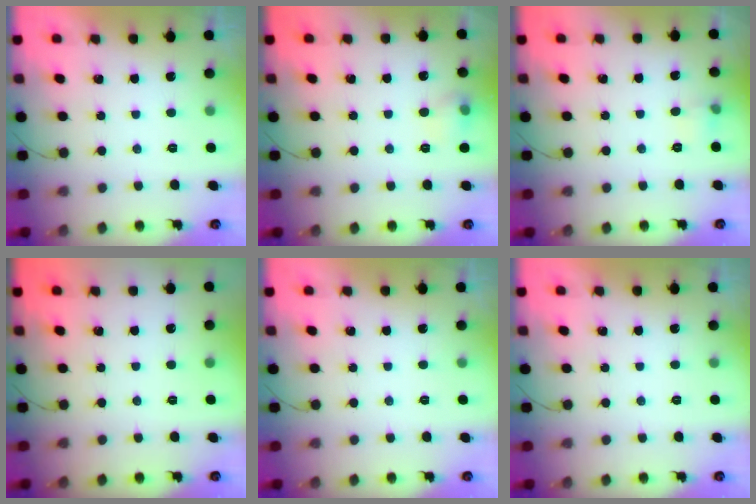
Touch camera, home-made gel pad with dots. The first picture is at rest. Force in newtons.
{"total": 6.8, "press": 6.7, "slide": 1.3}
{"total": 5.1, "press": 4.8, "slide": 1.7}
{"total": 0.0}
{"total": 0.0}
{"total": 0.0}